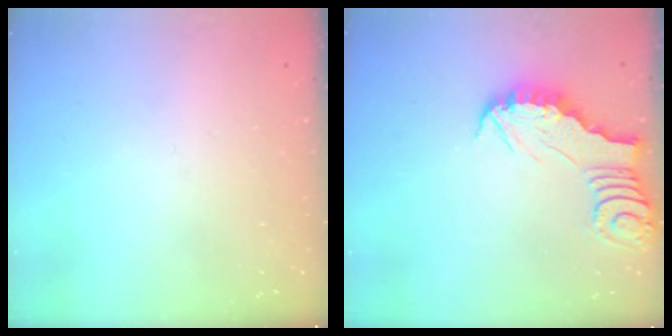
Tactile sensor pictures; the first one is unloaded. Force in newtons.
{"total": 2.6, "press": 2.6, "slide": 0.2}